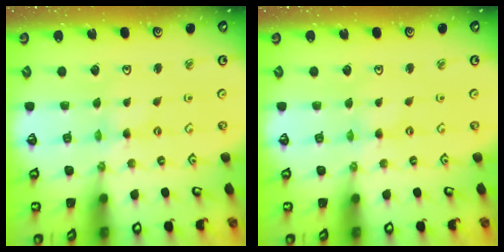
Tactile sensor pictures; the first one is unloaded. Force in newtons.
{"total": 0.7, "press": 0.7, "slide": 0.1}